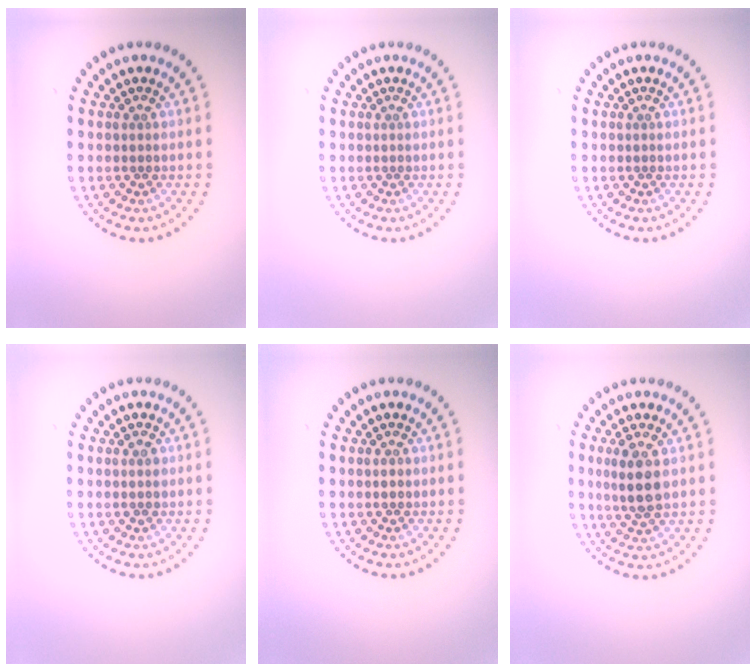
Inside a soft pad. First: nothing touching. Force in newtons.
{"total": 0.0}
{"total": 0.0}
{"total": 1.0, "press": 1.0, "slide": 0.3}
{"total": 1.0, "press": 1.0, "slide": 0.1}
{"total": 3.4, "press": 3.3, "slide": 1.0}